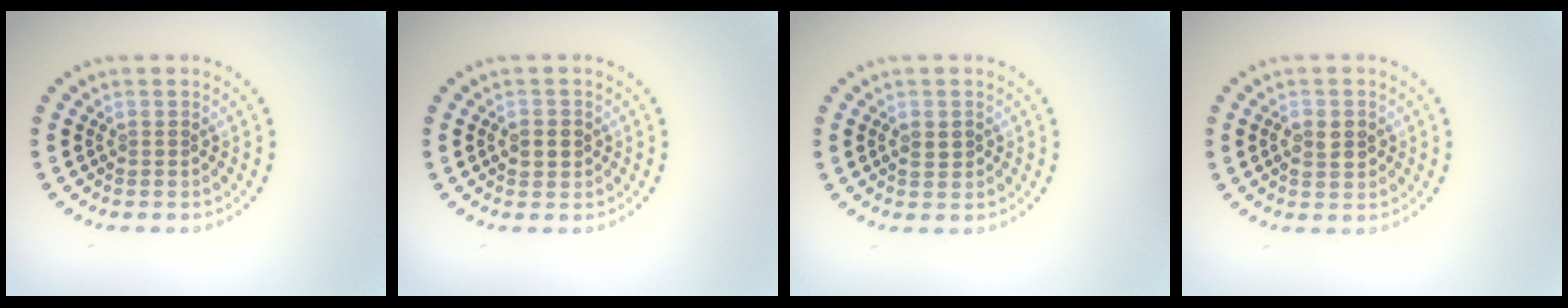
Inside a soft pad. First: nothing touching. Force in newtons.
{"total": 1.9, "press": 1.9, "slide": 0.2}
{"total": 1.2, "press": 1.2, "slide": 0.1}
{"total": 2.3, "press": 2.3, "slide": 0.2}